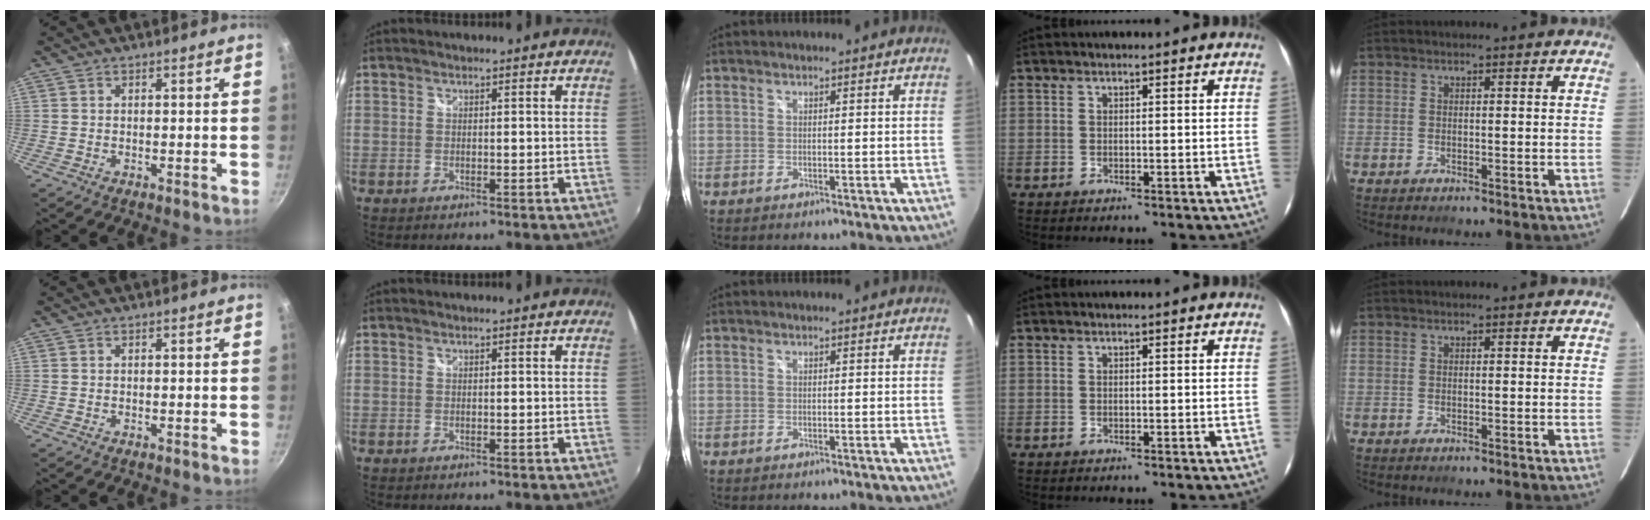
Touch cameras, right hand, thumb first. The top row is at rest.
{}